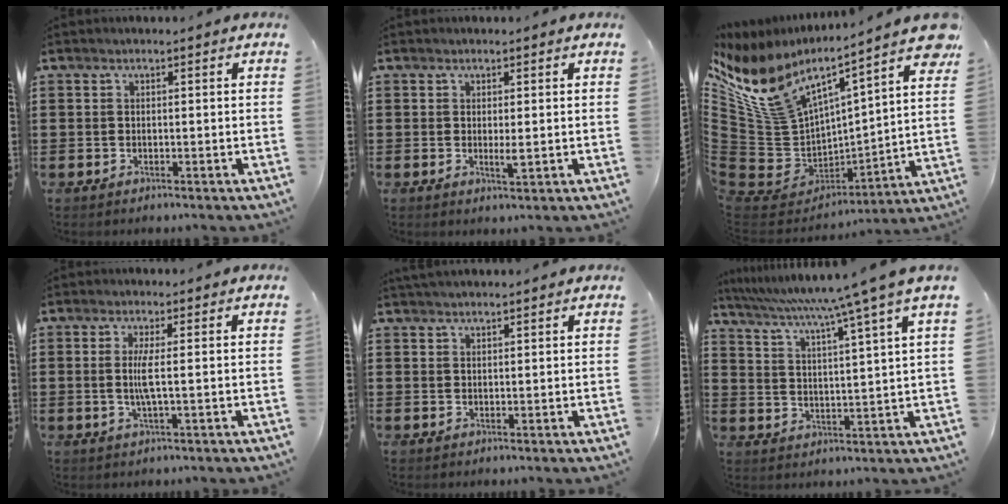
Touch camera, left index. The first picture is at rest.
{"total": 2.0, "force": [0.2, 0.3, 2.0], "torque": [-0.036, -0.004, 0.004]}
{"total": 11.3, "force": [7.5, 5.0, 6.8], "torque": [-0.157, -0.061, 0.130]}
{"total": 3.5, "force": [0.0, -0.1, 3.5], "torque": [-0.074, -0.009, -0.005]}
{"total": 1.7, "force": [1.6, 0.1, 0.5], "torque": [-0.013, 0.002, 0.031]}
{"total": 6.5, "force": [5.1, -1.4, 3.8], "torque": [-0.094, -0.040, 0.077]}